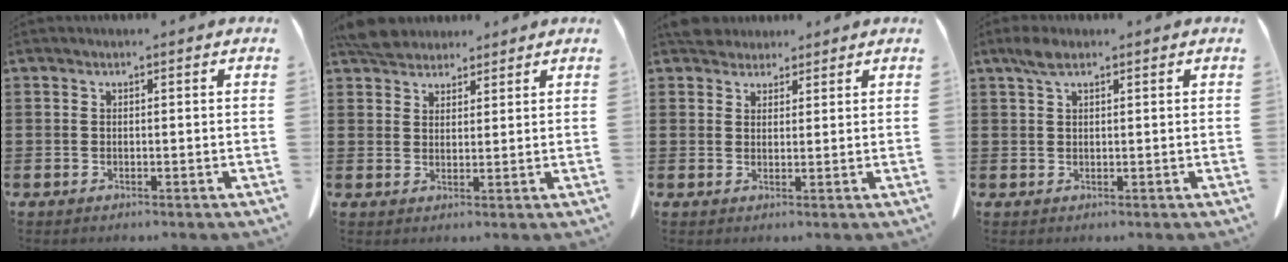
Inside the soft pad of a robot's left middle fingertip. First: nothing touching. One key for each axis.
{"total": 4.6, "fx": 4.1, "fy": 1.7, "fz": 1.1, "tx": -0.028, "ty": -0.005, "tz": 0.080}
{"total": 4.1, "fx": 3.7, "fy": 1.5, "fz": 0.8, "tx": -0.019, "ty": -0.007, "tz": 0.073}
{"total": 2.7, "fx": 1.4, "fy": 1.0, "fz": 2.1, "tx": -0.046, "ty": 0.003, "tz": 0.026}